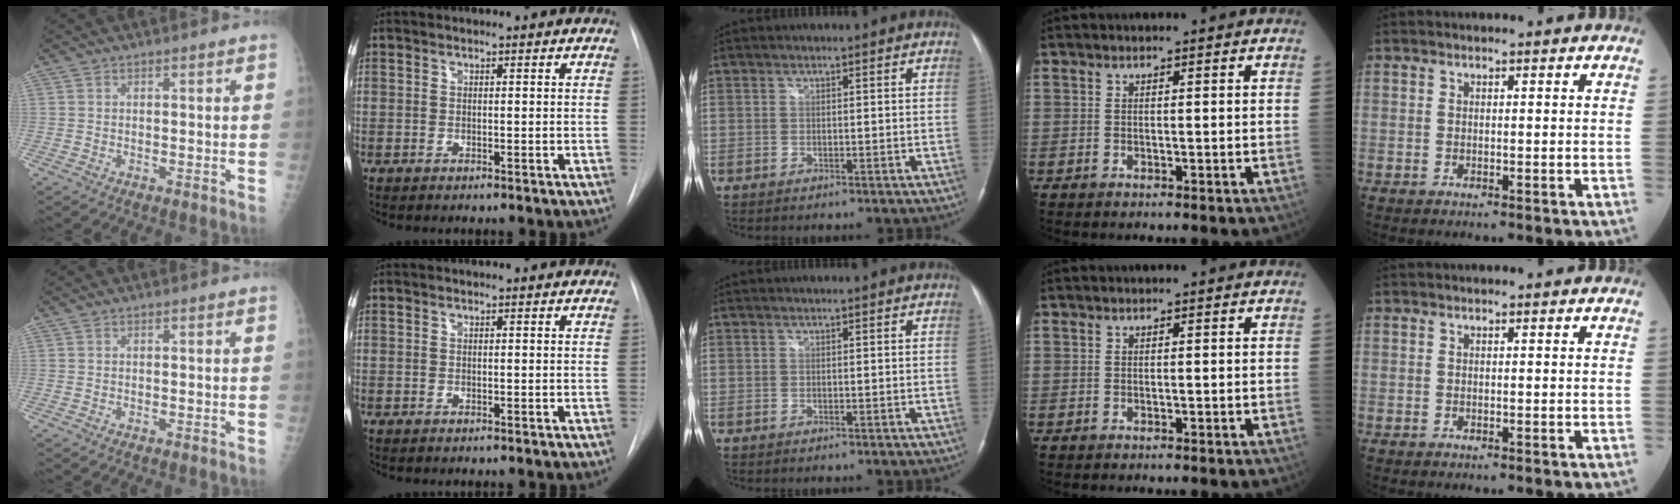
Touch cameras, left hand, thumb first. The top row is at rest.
{}